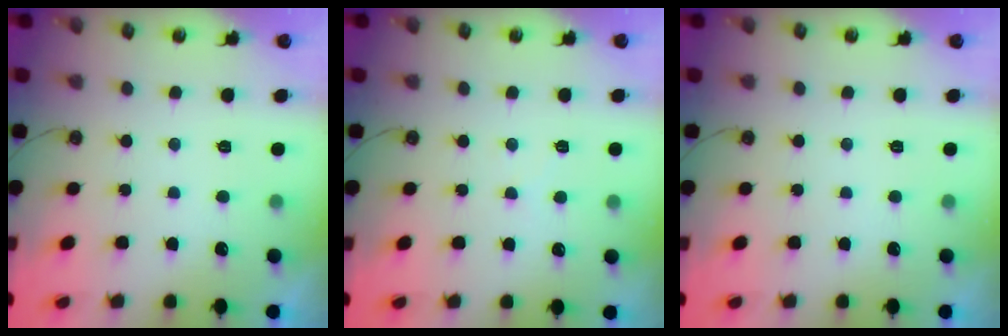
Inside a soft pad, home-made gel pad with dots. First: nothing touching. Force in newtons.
{"total": 3.6, "press": 3.5, "slide": 0.6}
{"total": 1.0, "press": 0.4, "slide": 1.0}